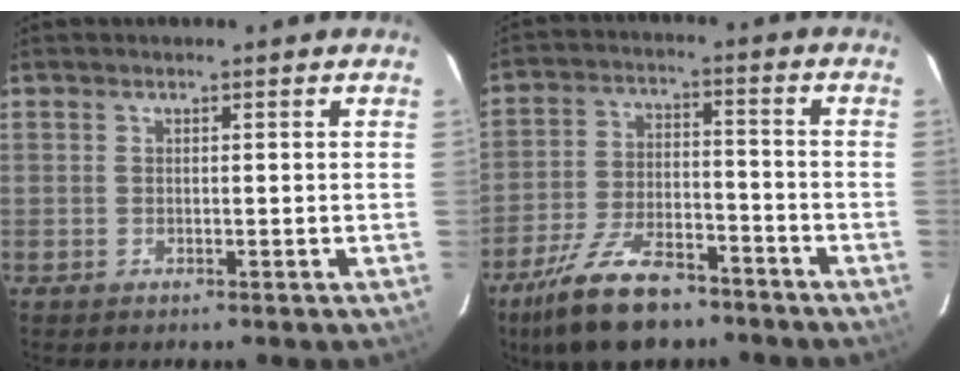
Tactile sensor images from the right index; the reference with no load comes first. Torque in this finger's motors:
{"motor_torque": [1.22, -0.92, 0.29, 0.07]}